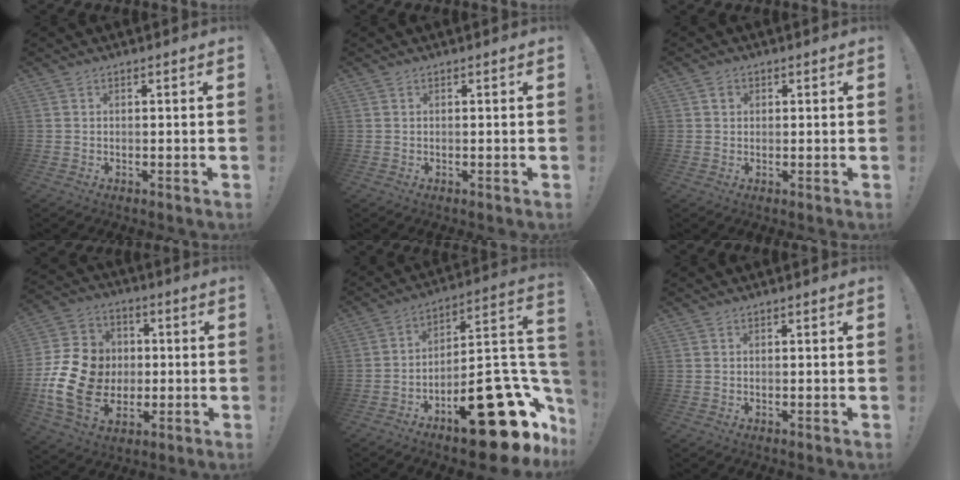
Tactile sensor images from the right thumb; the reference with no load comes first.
{"total": 0.0}
{"total": 1.8, "force": [0.6, 1.7, 0.4], "torque": [-0.001, 0.001, 0.010]}
{"total": 18.7, "force": [-2.8, 15.2, 10.5], "torque": [-0.185, 0.028, -0.031]}
{"total": 24.6, "force": [-13.5, 8.7, 18.7], "torque": [-0.198, 0.073, -0.201]}
{"total": 0.0}